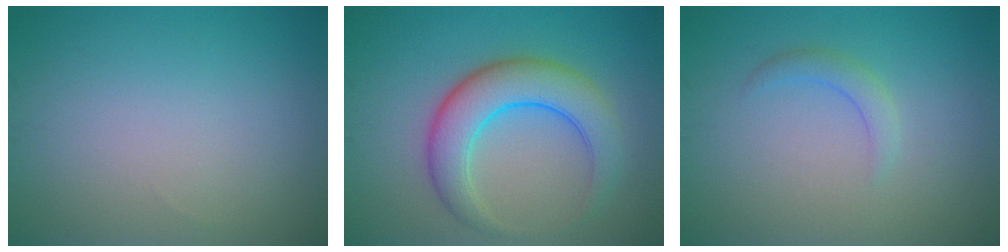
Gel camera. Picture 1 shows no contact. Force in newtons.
{"total": 6.2, "press": 6.2, "slide": 0.2}
{"total": 1.5, "press": 1.5, "slide": 0.1}